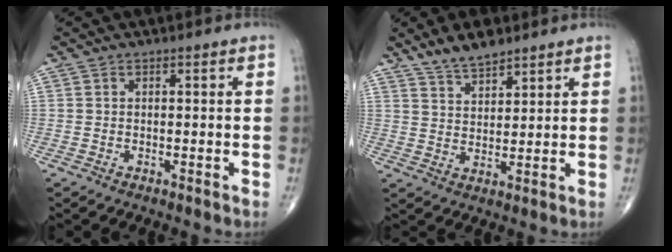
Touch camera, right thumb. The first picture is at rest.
{"total": 6.8, "force": [5.4, 2.4, 3.4], "torque": [-0.045, -0.028, 0.102]}